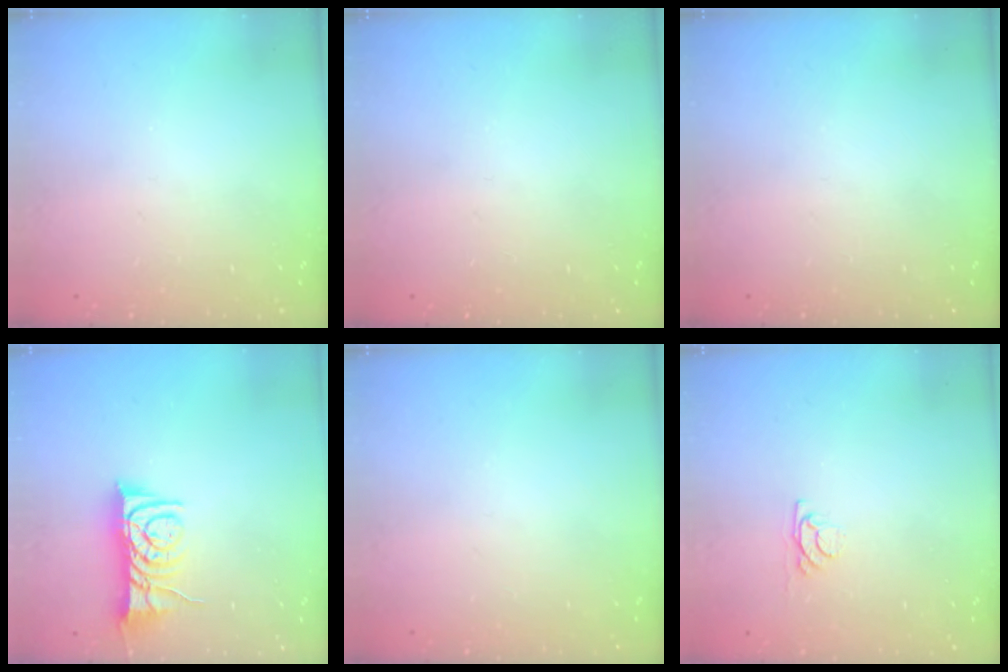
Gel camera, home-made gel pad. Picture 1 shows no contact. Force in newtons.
{"total": 0.0}
{"total": 0.0}
{"total": 10.4, "press": 10.4, "slide": 0.8}
{"total": 0.0}
{"total": 3.8, "press": 3.8, "slide": 0.4}